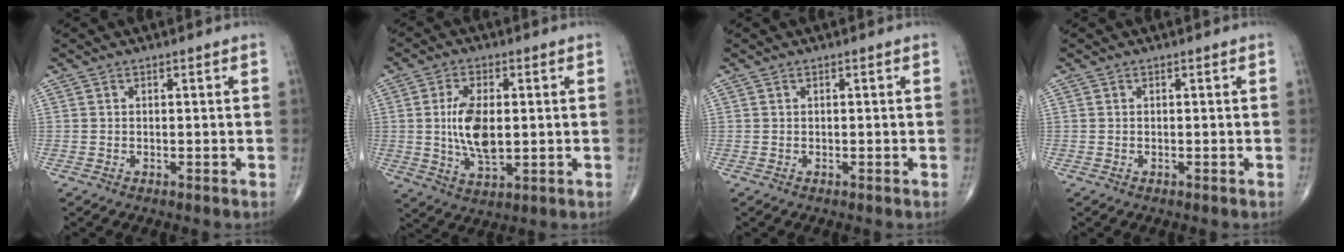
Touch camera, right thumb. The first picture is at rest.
{"total": 9.8, "force": [0.5, 4.8, 8.5], "torque": [-0.162, -0.009, 0.014]}
{"total": 0.0}
{"total": 0.0}